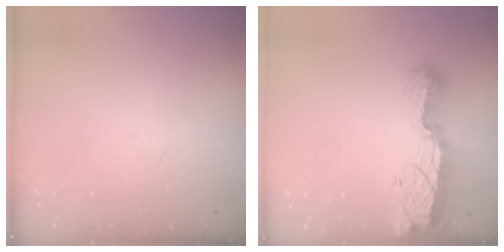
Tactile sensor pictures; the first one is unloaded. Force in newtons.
{"total": 12.4, "press": 12.4, "slide": 1.0}